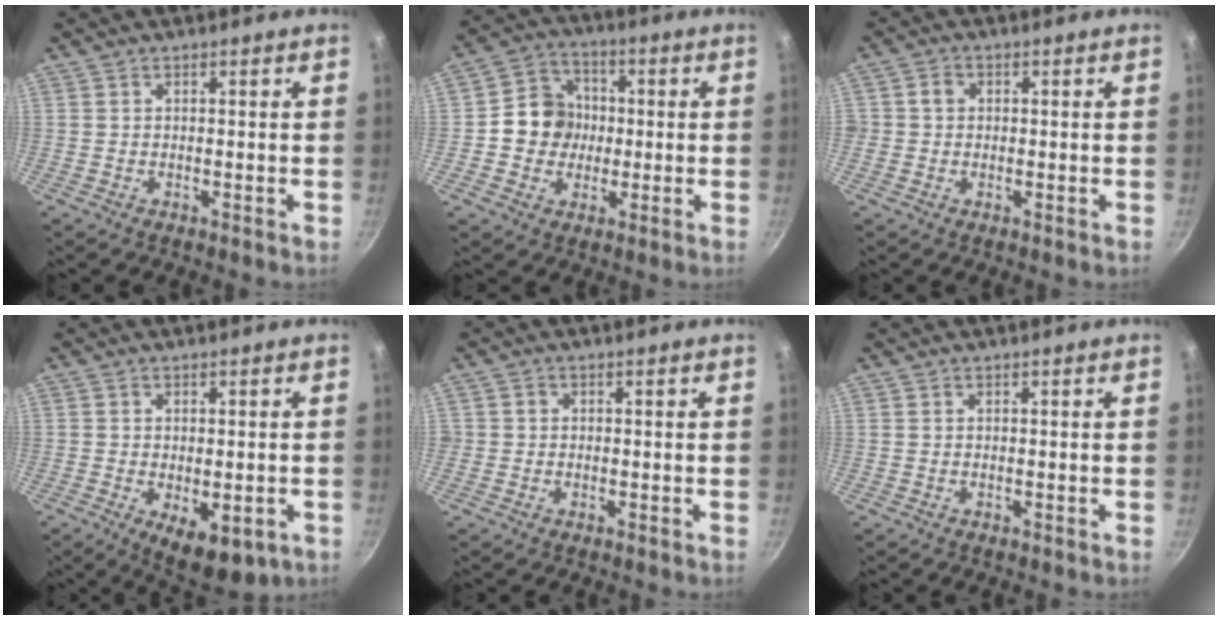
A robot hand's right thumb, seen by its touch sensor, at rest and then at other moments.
{"total": 9.8, "force": [-0.3, 8.9, 4.1], "torque": [-0.028, 0.019, -0.023]}
{"total": 2.4, "force": [0.2, 2.2, 0.8], "torque": [0.000, 0.007, -0.001]}
{"total": 8.9, "force": [-2.9, 4.3, 7.2], "torque": [-0.087, -0.010, -0.027]}
{"total": 1.2, "force": [-0.1, 1.1, 0.2], "torque": [0.001, 0.003, -0.004]}
{"total": 0.0}